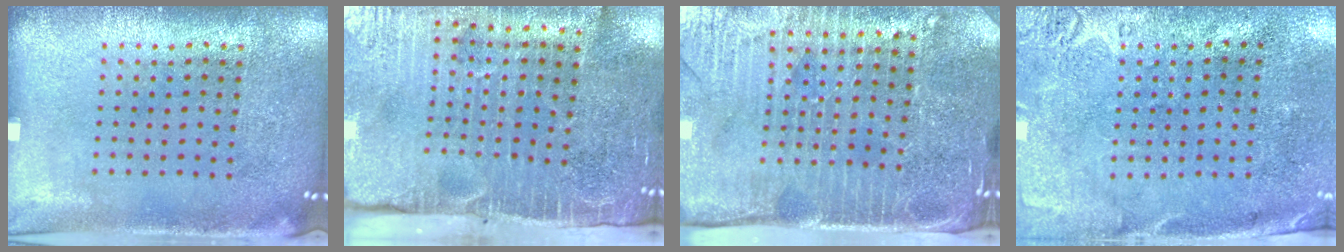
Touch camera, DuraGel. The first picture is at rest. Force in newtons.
{"total": 4.5, "press": 3.9, "slide": 2.4}
{"total": 4.4, "press": 3.8, "slide": 2.1}
{"total": 2.8, "press": 2.1, "slide": 1.7}